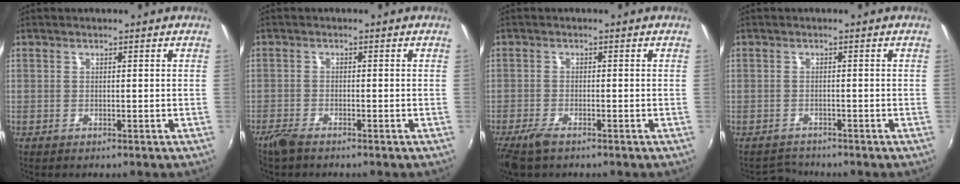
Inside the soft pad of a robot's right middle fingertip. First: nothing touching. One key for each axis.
{"total": 3.0, "fx": -2.5, "fy": 0.7, "fz": 1.5, "tx": -0.045, "ty": -0.006, "tz": -0.053}
{"total": 4.3, "fx": -3.2, "fy": 1.1, "fz": 2.6, "tx": -0.069, "ty": -0.013, "tz": -0.062}
{"total": 2.2, "fx": -2.1, "fy": 0.4, "fz": -0.4, "tx": -0.004, "ty": 0.004, "tz": -0.041}